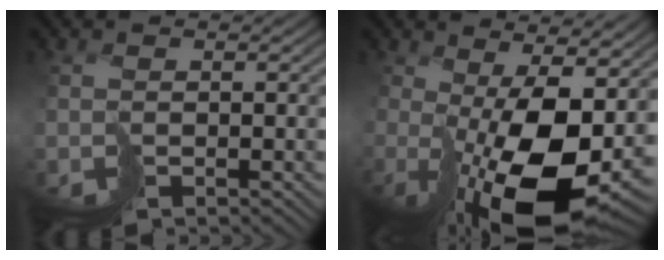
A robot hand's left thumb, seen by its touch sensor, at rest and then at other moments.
{"total": 13.9, "force": [-0.2, 4.8, 13.0], "torque": [-0.192, -0.012, 0.011]}